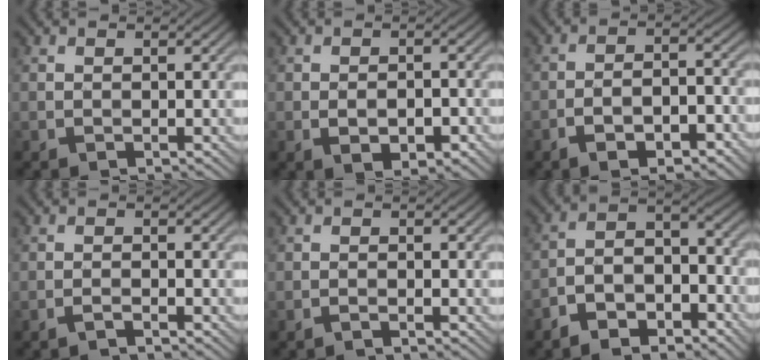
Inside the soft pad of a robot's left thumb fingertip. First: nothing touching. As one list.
[{"total": 4.3, "force": [-1.7, 2.2, 3.3], "torque": [-0.052, -0.003, -0.024]}, {"total": 6.2, "force": [-3.6, 2.3, 4.5], "torque": [-0.074, 0.003, -0.056]}, {"total": 1.3, "force": [-1.0, 0.1, 0.7], "torque": [-0.015, 0.003, -0.023]}, {"total": 0.8, "force": [-0.6, 0.0, 0.5], "torque": [-0.008, 0.002, -0.013]}, {"total": 7.4, "force": [-5.1, 3.5, 4.1], "torque": [-0.067, 0.000, -0.105]}]